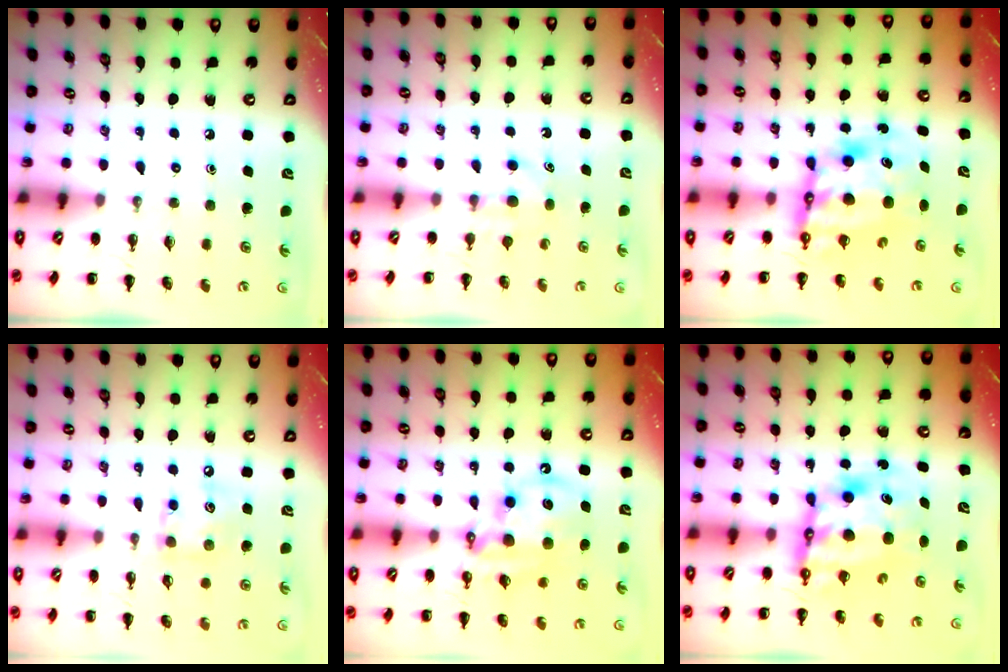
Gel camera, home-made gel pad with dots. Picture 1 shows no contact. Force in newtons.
{"total": 4.7, "press": 4.5, "slide": 1.4}
{"total": 10.7, "press": 10.3, "slide": 3.0}
{"total": 8.4, "press": 8.4, "slide": 0.5}
{"total": 13.4, "press": 13.1, "slide": 3.1}
{"total": 10.7, "press": 10.3, "slide": 3.0}